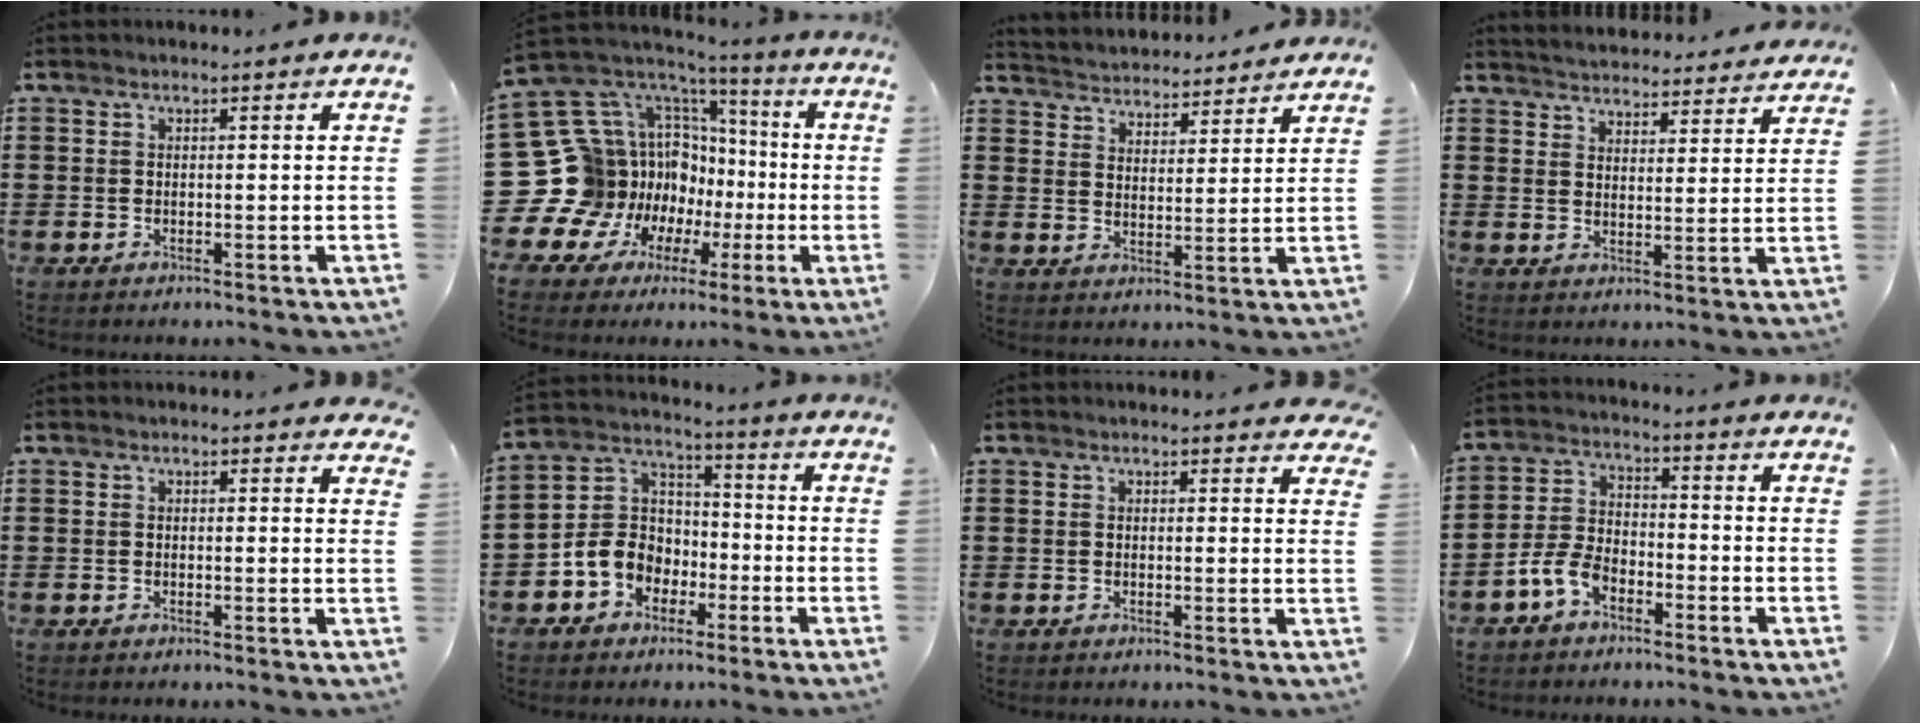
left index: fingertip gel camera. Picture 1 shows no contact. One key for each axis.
{"total": 16.1, "fx": -1.3, "fy": 15.0, "fz": 5.8, "tx": -0.180, "ty": -0.055, "tz": 0.029}
{"total": 3.9, "fx": 3.7, "fy": 0.3, "fz": -0.9, "tx": -0.003, "ty": -0.024, "tz": 0.064}
{"total": 4.1, "fx": 4.1, "fy": -0.2, "fz": -0.2, "tx": -0.014, "ty": -0.028, "tz": 0.071}
{"total": 0.8, "fx": 0.6, "fy": 0.3, "fz": 0.4, "tx": -0.002, "ty": -0.001, "tz": 0.008}
{"total": 8.0, "fx": -3.6, "fy": 6.7, "fz": 2.5, "tx": -0.089, "ty": 0.019, "tz": -0.076}
{"total": 1.3, "fx": 1.2, "fy": 0.3, "fz": 0.4, "tx": -0.003, "ty": 0.000, "tz": 0.022}
{"total": 5.4, "fx": -3.6, "fy": 2.7, "fz": 3.0, "tx": -0.086, "ty": 0.005, "tz": -0.076}